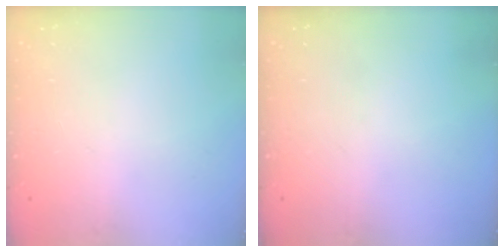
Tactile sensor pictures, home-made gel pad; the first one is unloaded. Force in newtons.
{"total": 0.0}